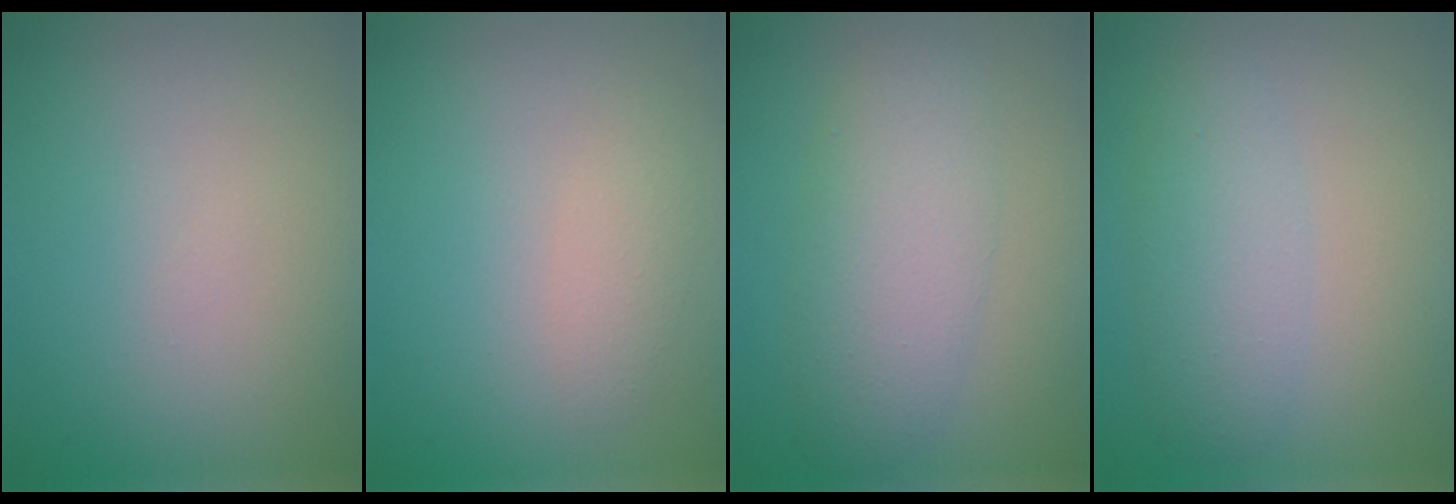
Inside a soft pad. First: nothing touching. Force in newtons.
{"total": 1.4, "press": 1.4, "slide": 0.1}
{"total": 5.4, "press": 5.3, "slide": 0.3}
{"total": 3.7, "press": 3.7, "slide": 0.1}